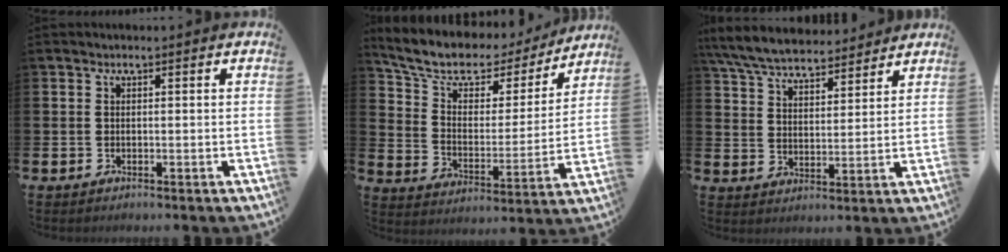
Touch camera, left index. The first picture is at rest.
{"total": 8.5, "force": [7.1, 3.8, 2.6], "torque": [-0.093, -0.049, 0.122]}
{"total": 7.5, "force": [7.1, 1.6, 1.8], "torque": [-0.067, -0.033, 0.130]}